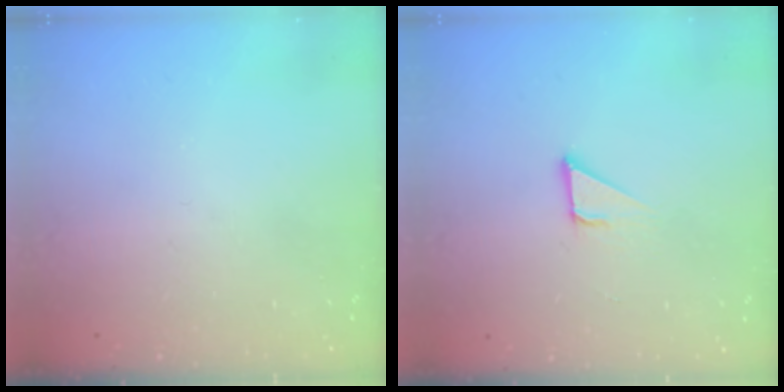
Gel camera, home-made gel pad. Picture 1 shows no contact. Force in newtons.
{"total": 2.1, "press": 2.1, "slide": 0.1}